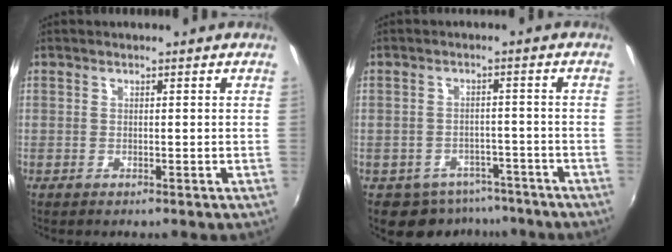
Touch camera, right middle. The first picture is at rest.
{"total": 7.3, "force": [-5.4, 4.6, 1.6], "torque": [-0.036, 0.010, -0.065]}